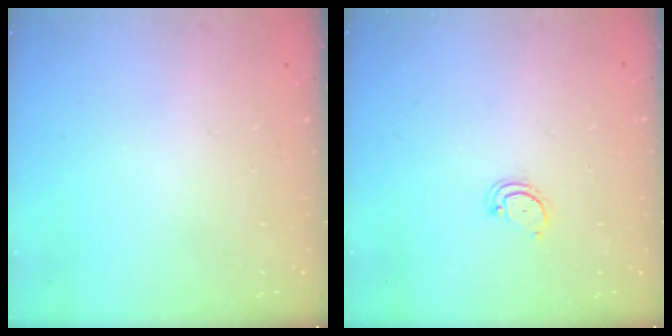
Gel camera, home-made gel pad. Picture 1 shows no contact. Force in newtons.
{"total": 2.3, "press": 2.3, "slide": 0.2}